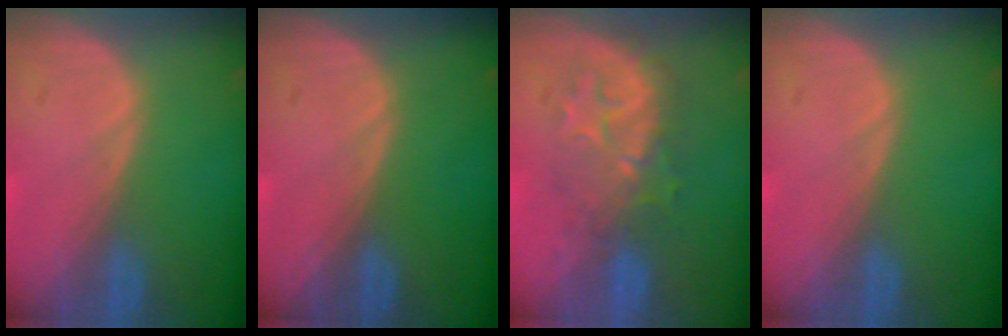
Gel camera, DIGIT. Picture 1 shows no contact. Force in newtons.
{"total": 0.0}
{"total": 7.8, "press": 7.6, "slide": 1.9}
{"total": 0.0}